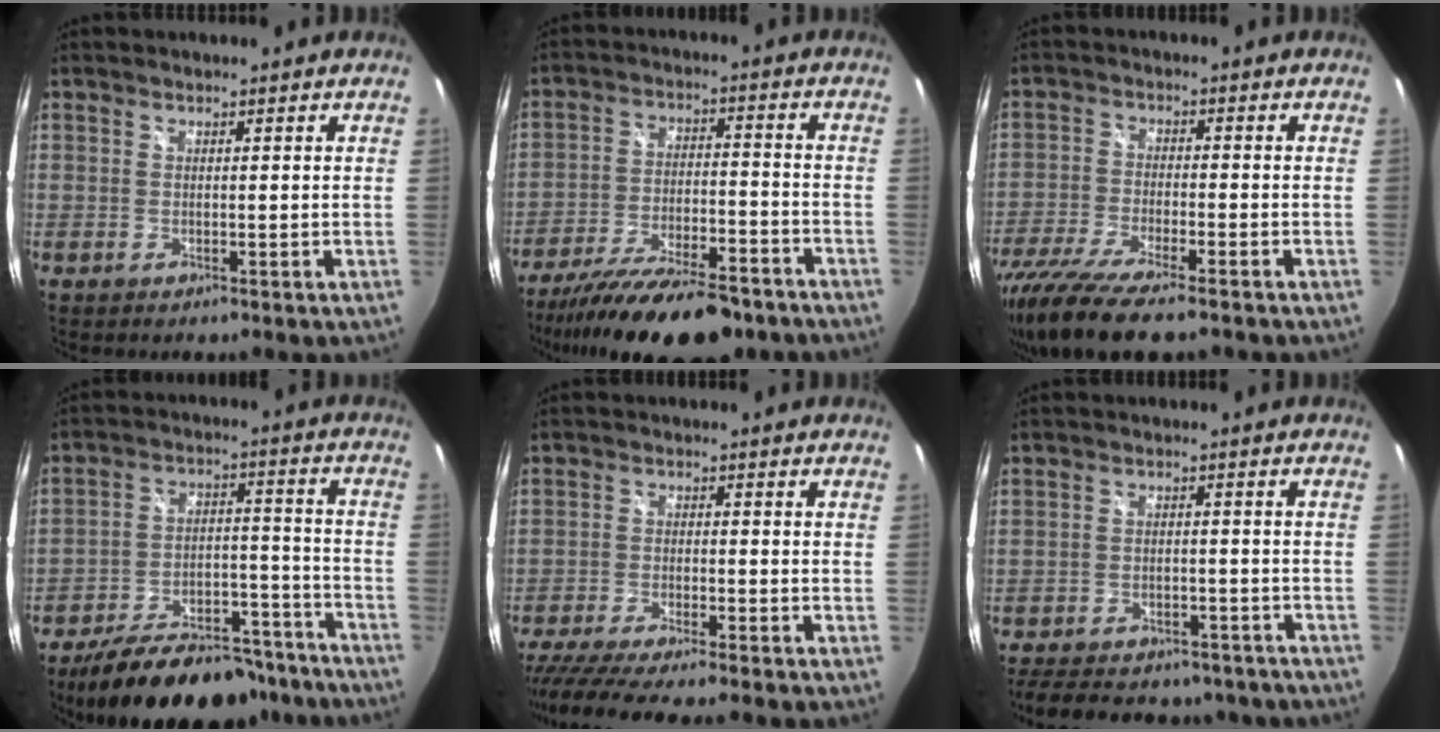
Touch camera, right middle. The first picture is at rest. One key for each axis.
{"total": 20.0, "fx": -16.1, "fy": 5.0, "fz": 10.8, "tx": -0.203, "ty": -0.045, "tz": -0.250}
{"total": 15.4, "fx": -11.9, "fy": 3.1, "fz": 9.2, "tx": -0.201, "ty": -0.057, "tz": -0.212}
{"total": 23.2, "fx": -18.9, "fy": 9.1, "fz": 9.9, "tx": -0.178, "ty": 0.016, "tz": -0.249}
{"total": 14.0, "fx": -12.3, "fy": 0.2, "fz": 6.7, "tx": -0.141, "ty": -0.036, "tz": -0.201}
{"total": 20.7, "fx": -17.2, "fy": 8.2, "fz": 8.2, "tx": -0.177, "ty": 0.004, "tz": -0.217}